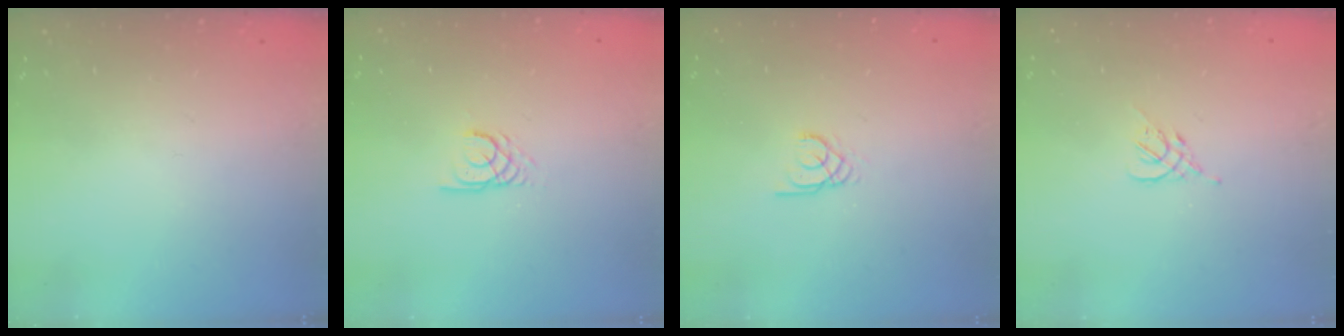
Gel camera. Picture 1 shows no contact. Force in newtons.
{"total": 2.7, "press": 2.7, "slide": 0.1}
{"total": 1.9, "press": 1.9, "slide": 0.1}
{"total": 1.2, "press": 1.1, "slide": 0.5}